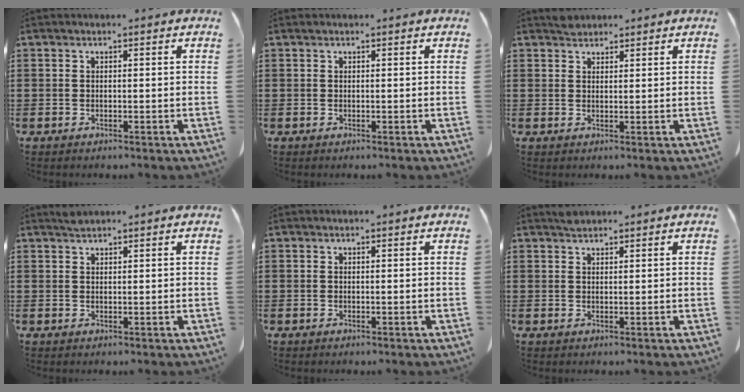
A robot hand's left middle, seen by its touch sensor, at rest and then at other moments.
{"total": 0.0}
{"total": 1.7, "force": [1.5, 0.6, 0.2], "torque": [-0.007, 0.002, 0.030]}
{"total": 1.1, "force": [1.0, 0.1, 0.4], "torque": [-0.009, 0.000, 0.019]}
{"total": 0.0}
{"total": 1.1, "force": [1.0, 0.2, 0.3], "torque": [-0.008, 0.000, 0.019]}